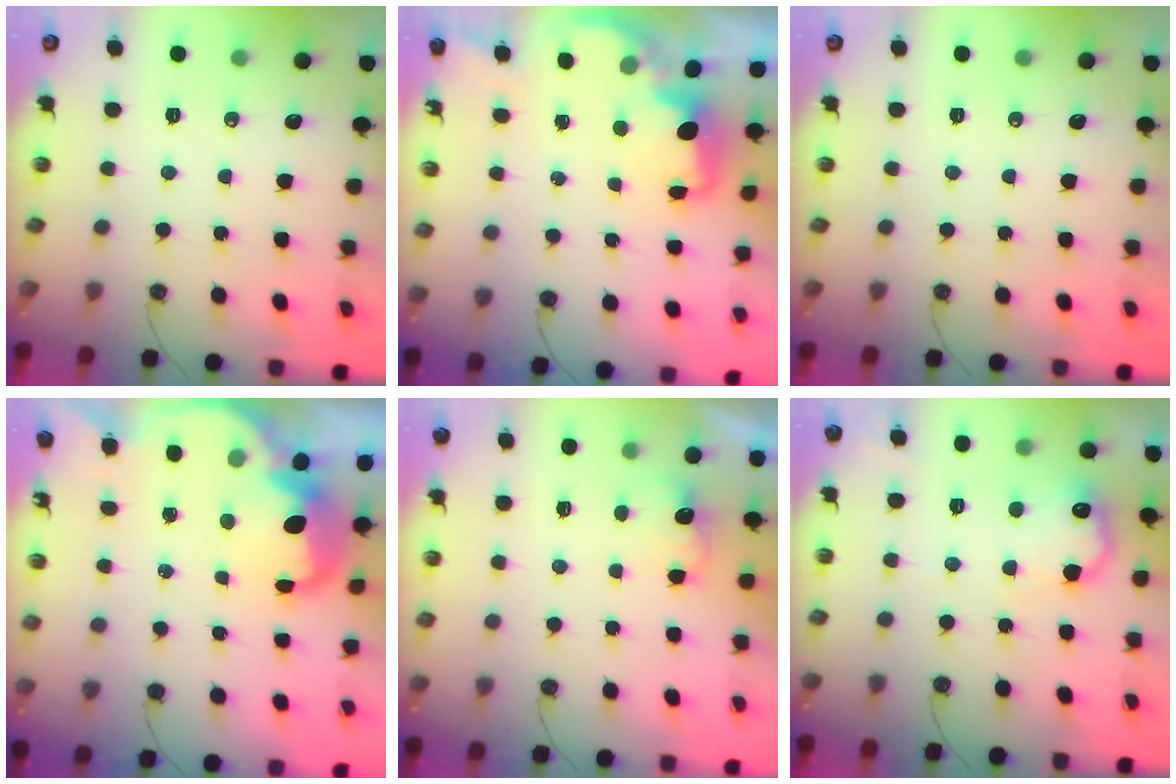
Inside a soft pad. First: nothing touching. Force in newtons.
{"total": 2.7, "press": 2.7, "slide": 0.6}
{"total": 0.0}
{"total": 6.5, "press": 6.4, "slide": 0.6}
{"total": 2.2, "press": 2.1, "slide": 0.8}
{"total": 11.5, "press": 11.5, "slide": 0.6}